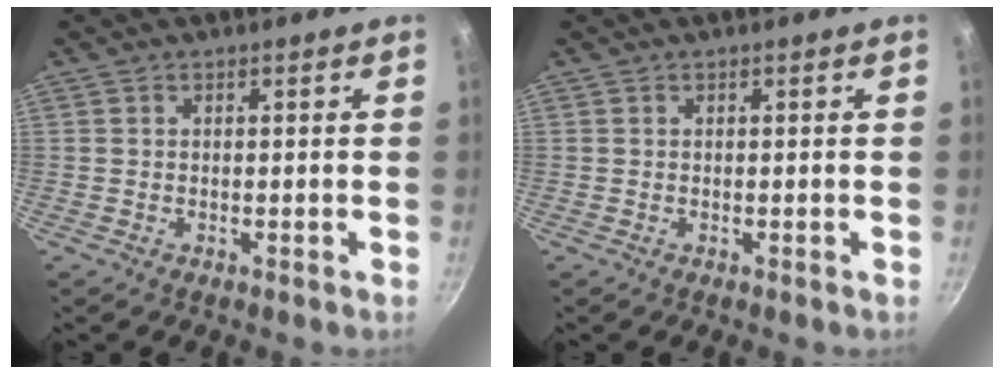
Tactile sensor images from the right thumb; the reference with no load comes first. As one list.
[{"total": 0.0}]